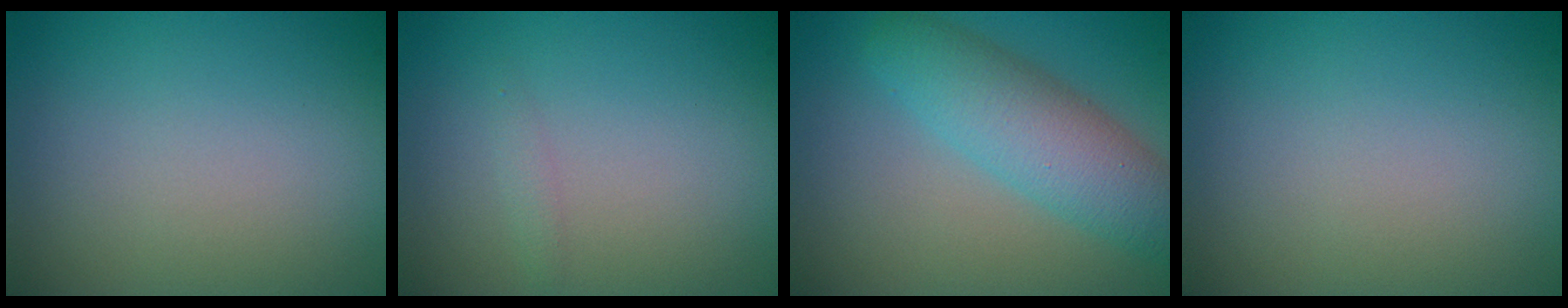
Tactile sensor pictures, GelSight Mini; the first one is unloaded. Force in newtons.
{"total": 0.6, "press": 0.6, "slide": 0.0}
{"total": 5.6, "press": 5.6, "slide": 0.3}
{"total": 0.0}